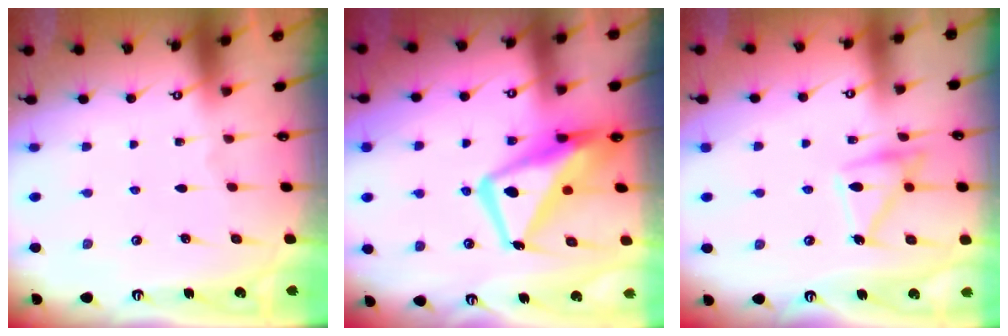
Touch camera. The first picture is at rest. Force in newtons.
{"total": 15.4, "press": 15.3, "slide": 1.5}
{"total": 14.8, "press": 14.7, "slide": 0.9}